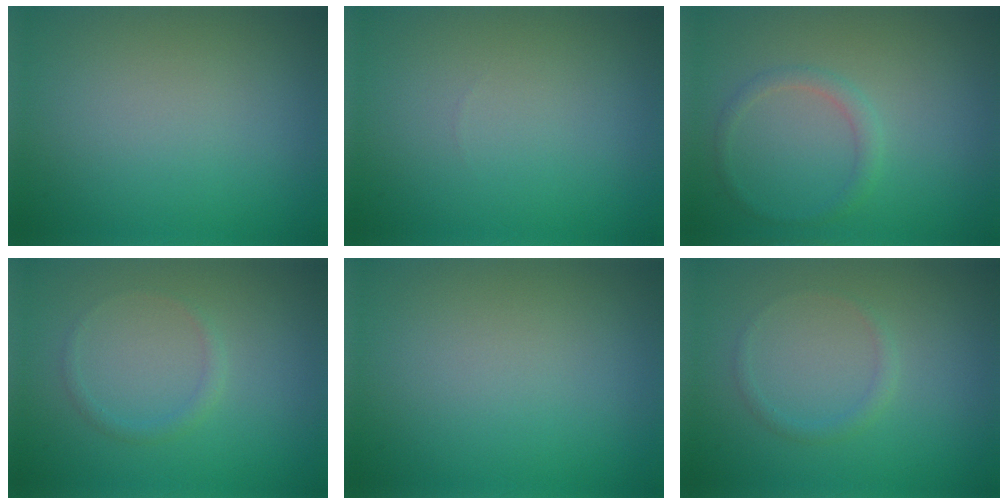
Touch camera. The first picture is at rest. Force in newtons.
{"total": 0.0}
{"total": 1.3, "press": 1.3, "slide": 0.1}
{"total": 0.9, "press": 0.9, "slide": 0.1}
{"total": 0.0}
{"total": 0.9, "press": 0.9, "slide": 0.1}